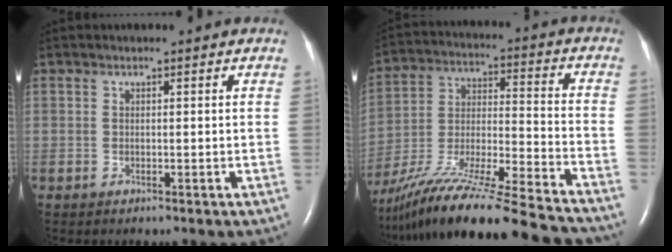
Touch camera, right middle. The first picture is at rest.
{"total": 31.0, "force": [-26.5, 1.7, 16.1], "torque": [-0.267, -0.059, -0.421]}